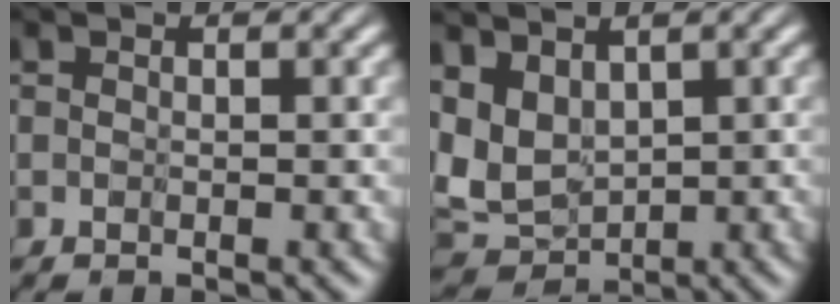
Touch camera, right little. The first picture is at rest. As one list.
[{"total": 2.9, "force": [1.0, 1.8, 2.0], "torque": [-0.070, -0.018, 0.027]}]